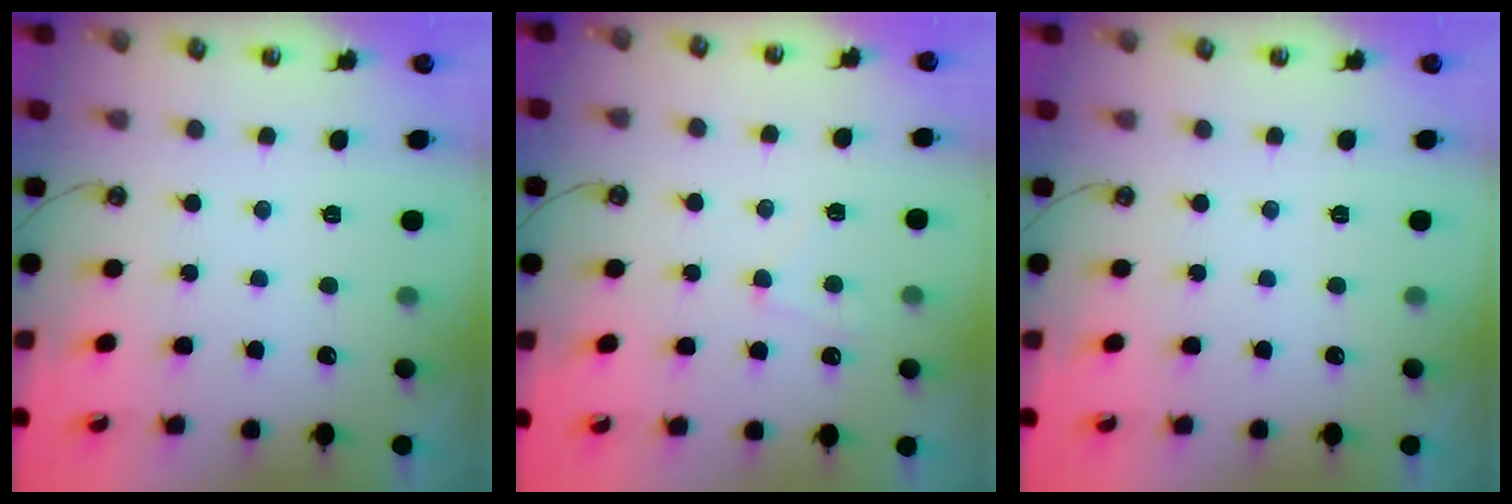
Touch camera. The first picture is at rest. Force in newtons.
{"total": 0.6, "press": 0.3, "slide": 0.5}
{"total": 0.0}